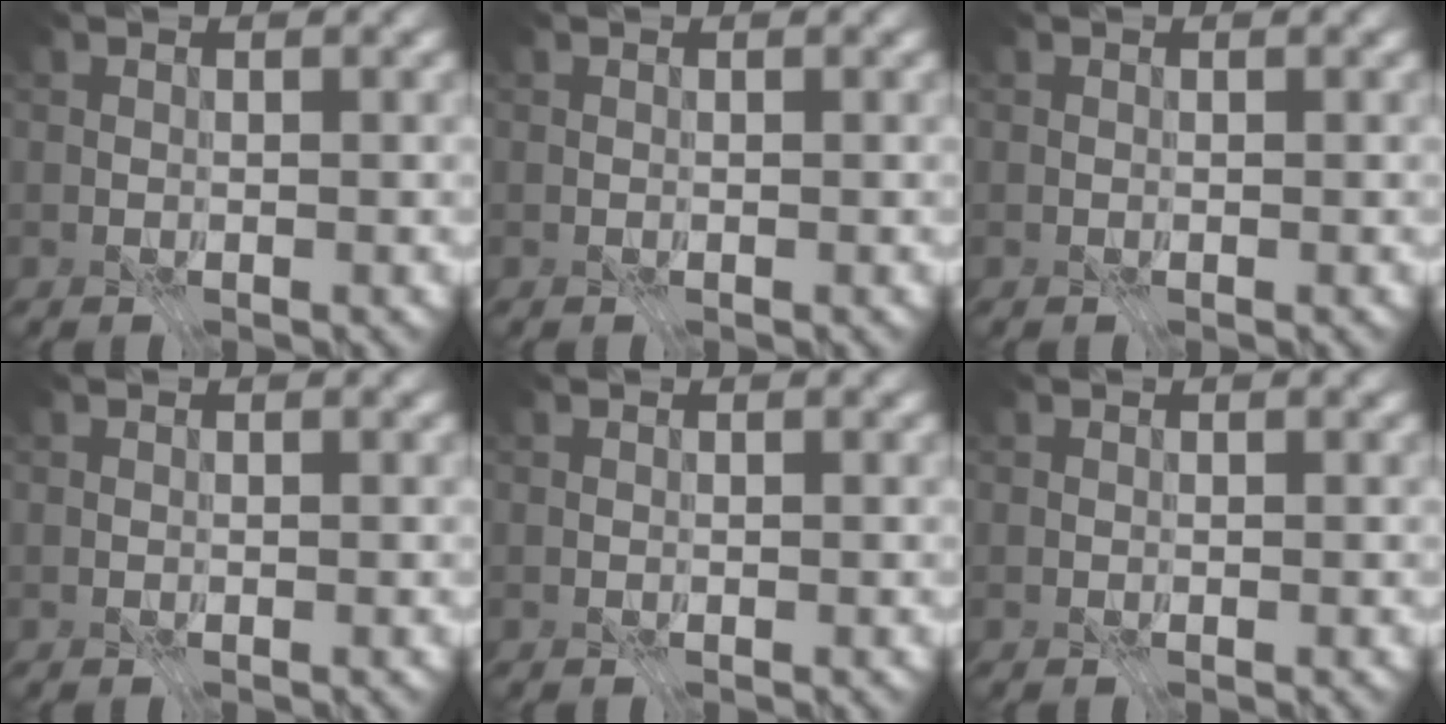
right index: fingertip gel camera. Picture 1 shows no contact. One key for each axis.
{"total": 0.0}
{"total": 0.0}
{"total": 0.0}
{"total": 0.0}
{"total": 0.0}